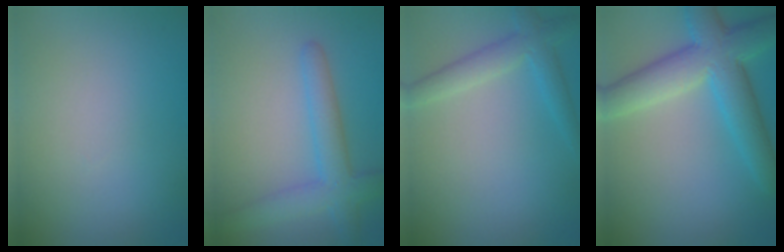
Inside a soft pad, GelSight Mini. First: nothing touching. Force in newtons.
{"total": 4.4, "press": 4.4, "slide": 0.2}
{"total": 3.0, "press": 3.0, "slide": 0.0}
{"total": 7.6, "press": 7.6, "slide": 0.3}